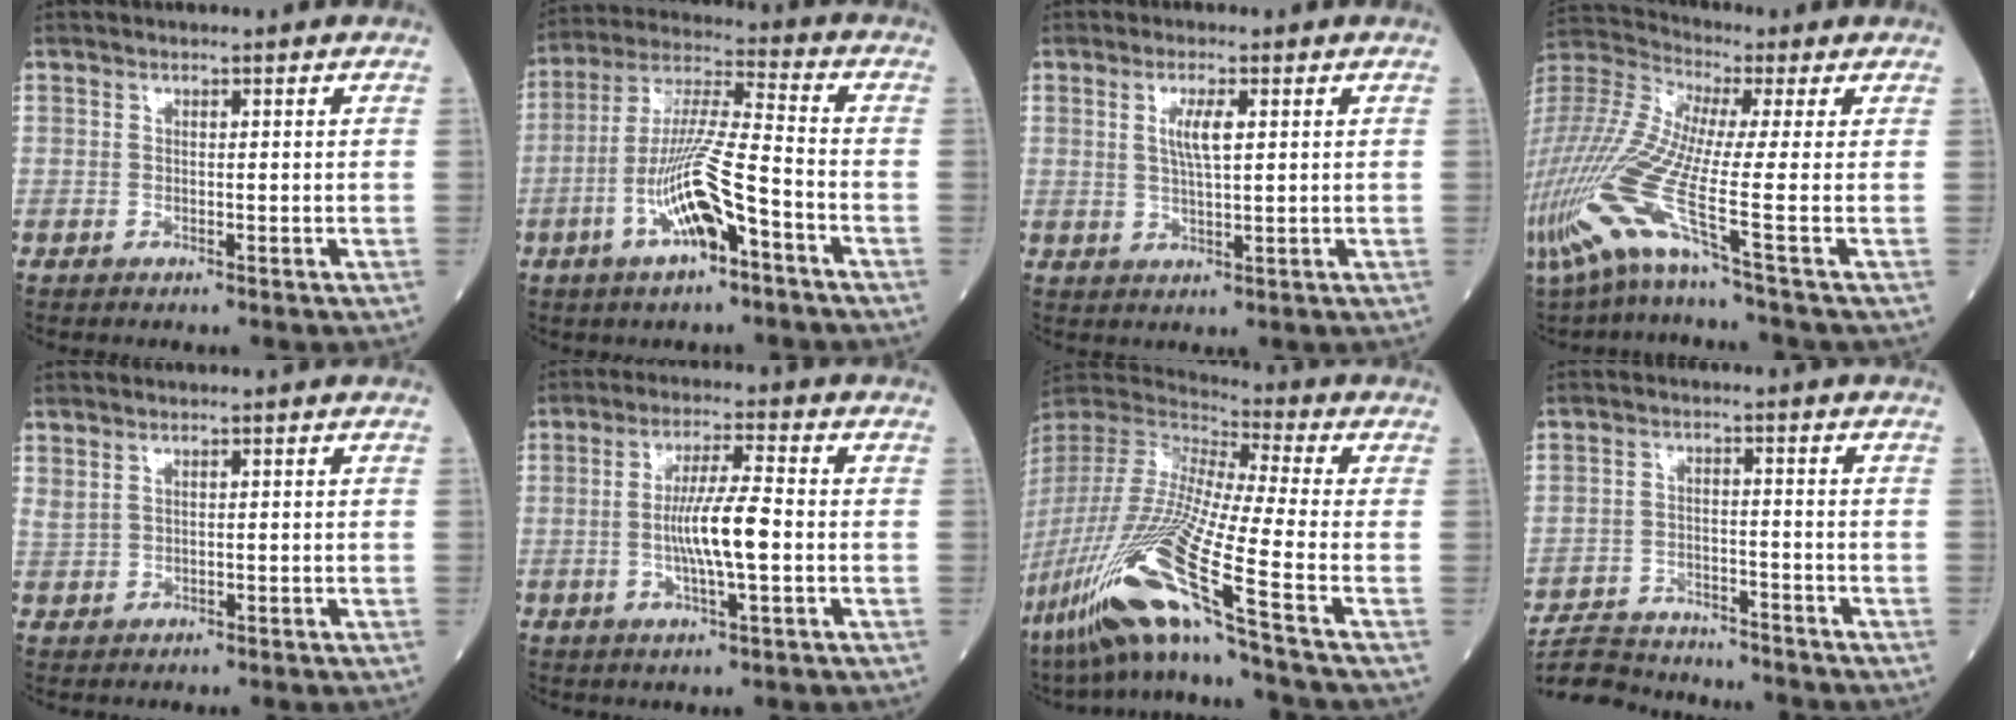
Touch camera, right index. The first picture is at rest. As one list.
[{"total": 12.5, "force": [-5.1, 1.7, 11.3], "torque": [-0.225, 0.001, -0.092]}, {"total": 3.8, "force": [1.1, 0.5, 3.6], "torque": [-0.071, 0.000, 0.021]}, {"total": 16.6, "force": [-6.9, -0.9, 15.0], "torque": [-0.346, -0.024, -0.143]}, {"total": 1.3, "force": [1.0, 0.3, 0.8], "torque": [-0.022, 0.002, 0.029]}, {"total": 8.0, "force": [-0.9, 0.5, 7.9], "torque": [-0.150, 0.000, -0.020]}, {"total": 23.9, "force": [-12.6, -1.1, 20.2], "torque": [-0.444, -0.060, -0.243]}, {"total": 10.7, "force": [-10.4, 1.8, 1.7], "torque": [-0.033, 0.009, -0.167]}]